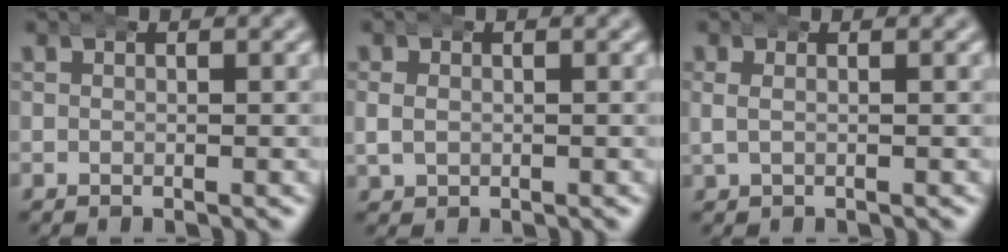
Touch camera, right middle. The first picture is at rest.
{"total": 1.7, "force": [0.0, 1.5, 0.7], "torque": [-0.020, -0.001, 0.004]}
{"total": 1.7, "force": [0.3, 1.1, 1.2], "torque": [-0.023, 0.008, 0.002]}